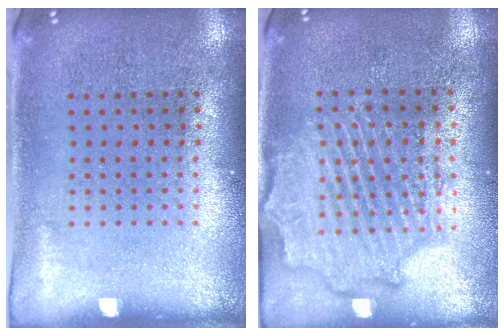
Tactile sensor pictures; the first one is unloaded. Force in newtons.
{"total": 2.1, "press": 2.1, "slide": 0.4}